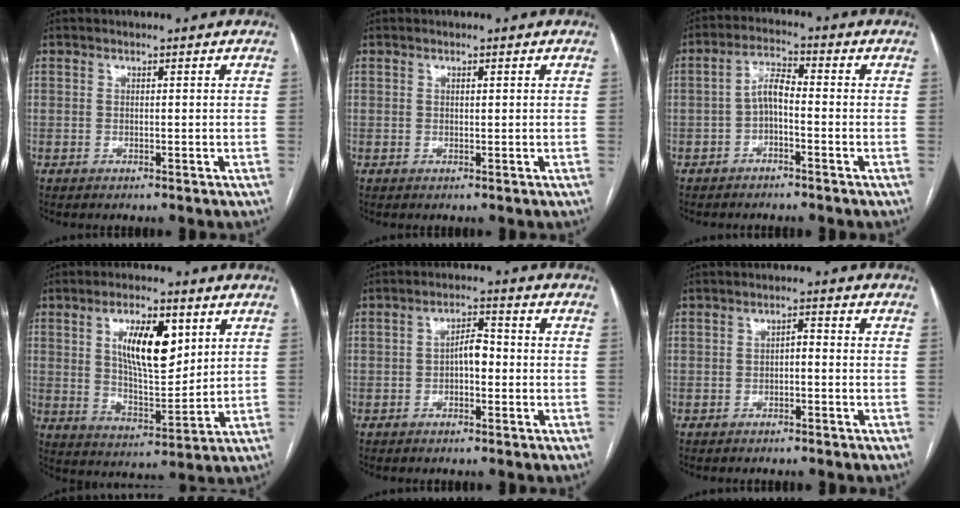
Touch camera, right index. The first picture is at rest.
{"total": 0.5, "force": [0.2, 0.2, 0.4], "torque": [-0.010, -0.001, 0.004]}
{"total": 4.3, "force": [-1.1, 1.3, 4.0], "torque": [-0.077, 0.016, -0.022]}
{"total": 11.7, "force": [4.3, 4.1, 10.1], "torque": [-0.176, 0.003, 0.080]}
{"total": 3.7, "force": [-0.6, 1.5, 3.3], "torque": [-0.051, 0.015, -0.012]}
{"total": 1.6, "force": [-0.5, 0.6, 1.4], "torque": [-0.021, 0.009, -0.008]}